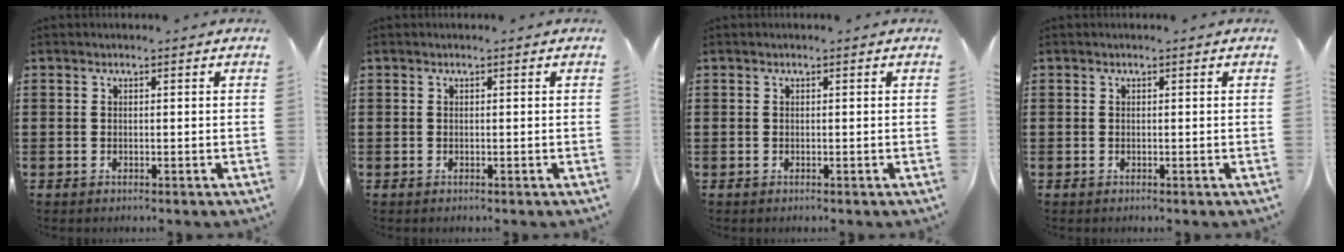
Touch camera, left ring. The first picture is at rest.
{"total": 0.0}
{"total": 0.0}
{"total": 0.0}